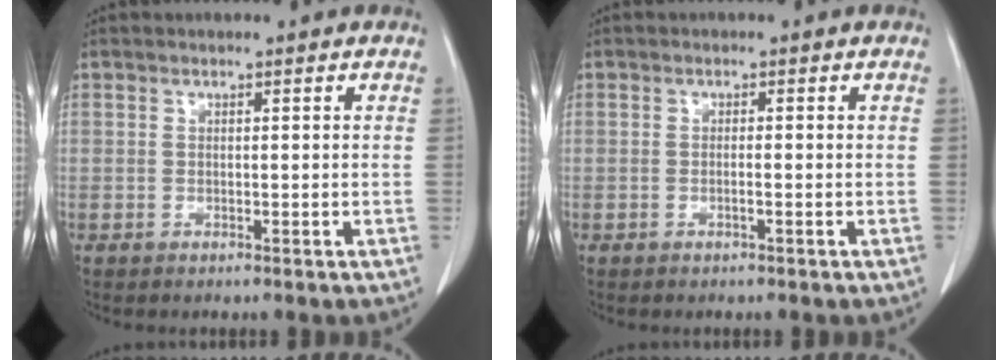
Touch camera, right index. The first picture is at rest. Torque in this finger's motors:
{"motor_torque": [0.00, -0.06, -0.01, 0.00]}